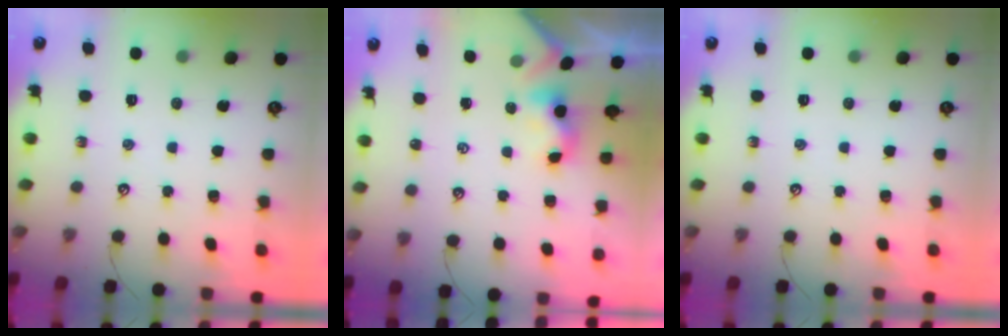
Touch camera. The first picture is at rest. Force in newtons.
{"total": 1.2, "press": 1.1, "slide": 0.3}
{"total": 0.0}